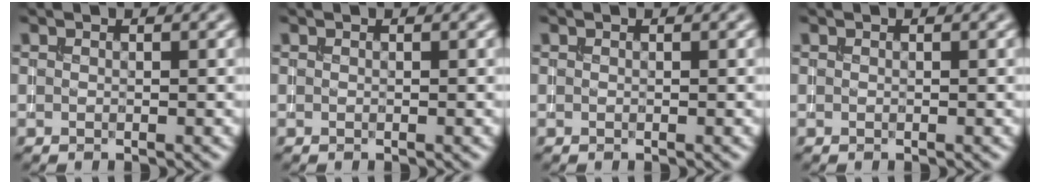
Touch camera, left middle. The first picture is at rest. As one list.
[{"total": 0.0}, {"total": 0.0}, {"total": 0.0}]